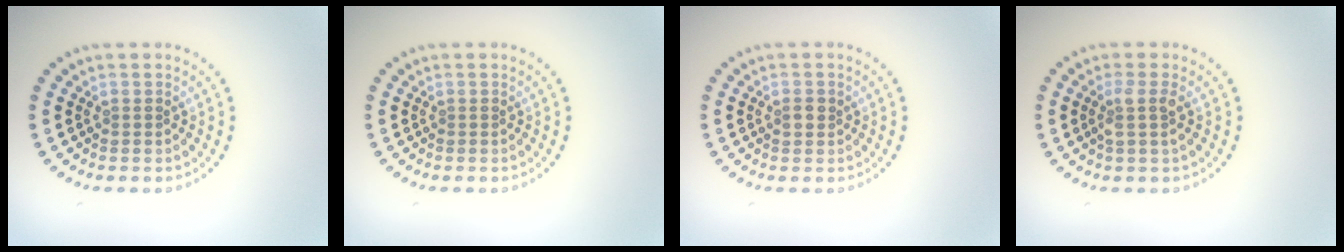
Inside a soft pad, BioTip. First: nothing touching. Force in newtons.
{"total": 0.0}
{"total": 1.2, "press": 1.1, "slide": 0.2}
{"total": 1.8, "press": 1.5, "slide": 1.1}